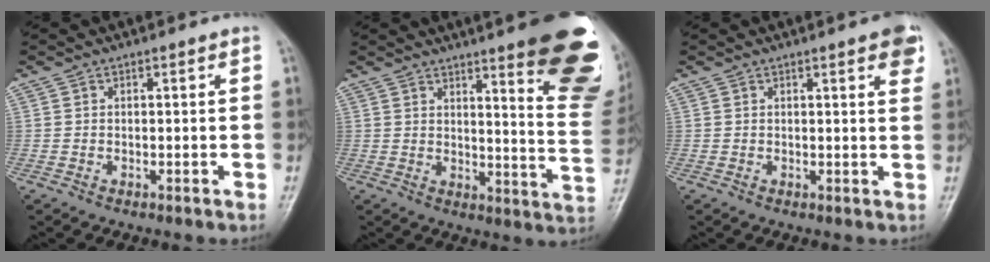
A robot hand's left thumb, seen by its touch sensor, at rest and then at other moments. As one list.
[{"total": 21.2, "force": [13.0, 4.0, 16.3], "torque": [-0.172, -0.077, 0.157]}, {"total": 4.8, "force": [2.6, 1.1, 3.9], "torque": [-0.034, -0.005, 0.027]}]